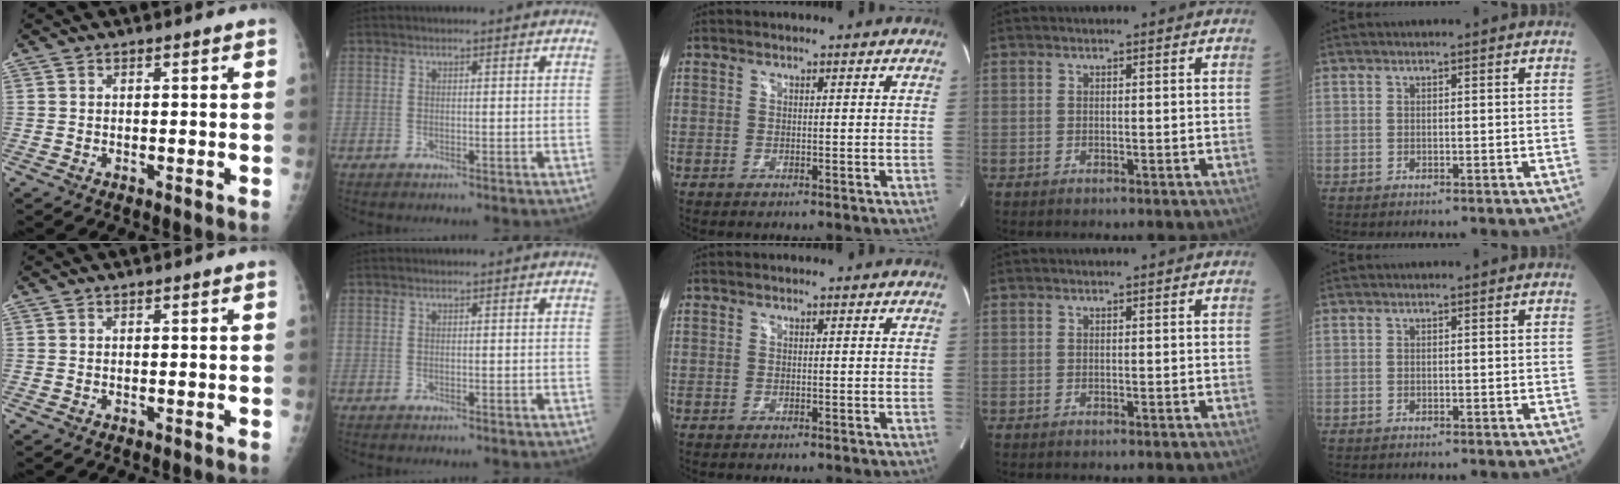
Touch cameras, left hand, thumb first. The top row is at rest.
{}